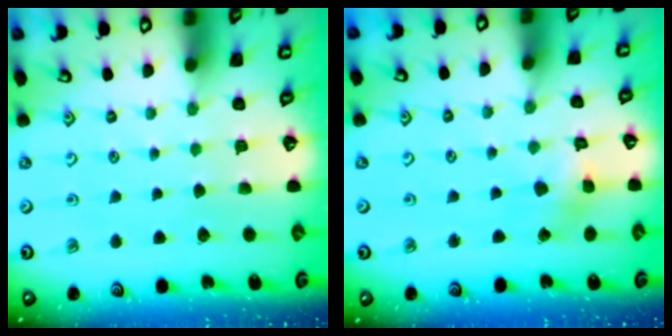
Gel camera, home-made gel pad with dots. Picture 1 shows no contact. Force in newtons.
{"total": 2.9, "press": 2.9, "slide": 0.3}